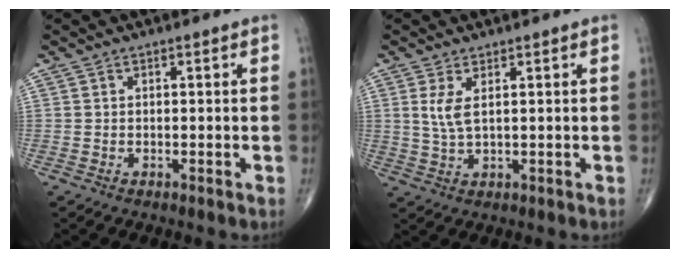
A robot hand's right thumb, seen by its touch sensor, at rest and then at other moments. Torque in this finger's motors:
{"motor_torque": [-0.15, 0.24, 0.38, 0.41, -0.03]}